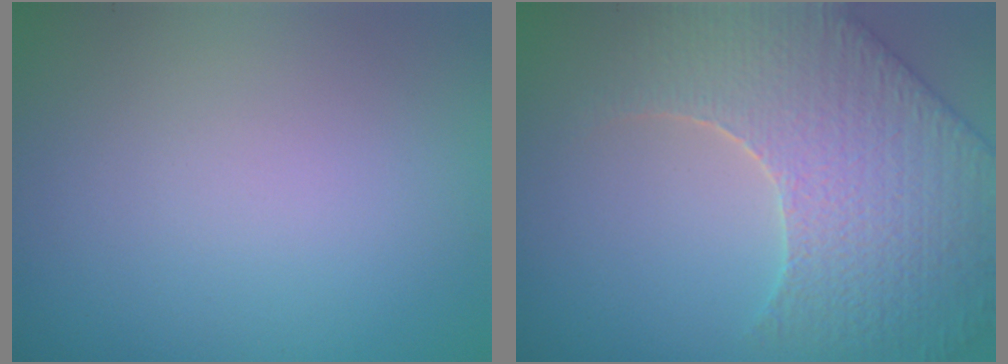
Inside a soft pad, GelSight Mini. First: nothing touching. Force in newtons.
{"total": 6.5, "press": 5.6, "slide": 3.3}